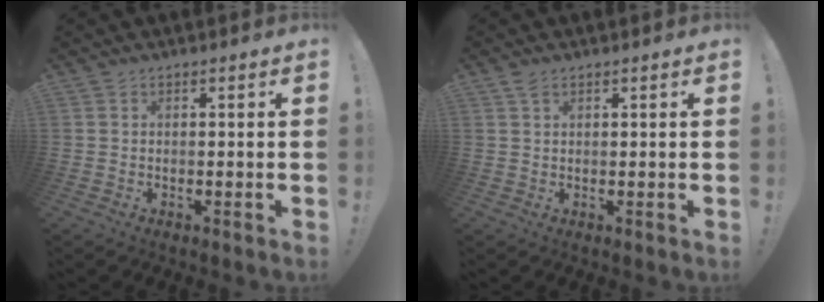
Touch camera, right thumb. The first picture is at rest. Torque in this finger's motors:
{"motor_torque": [-0.05, 0.04, -0.23, 0.35, -0.02]}